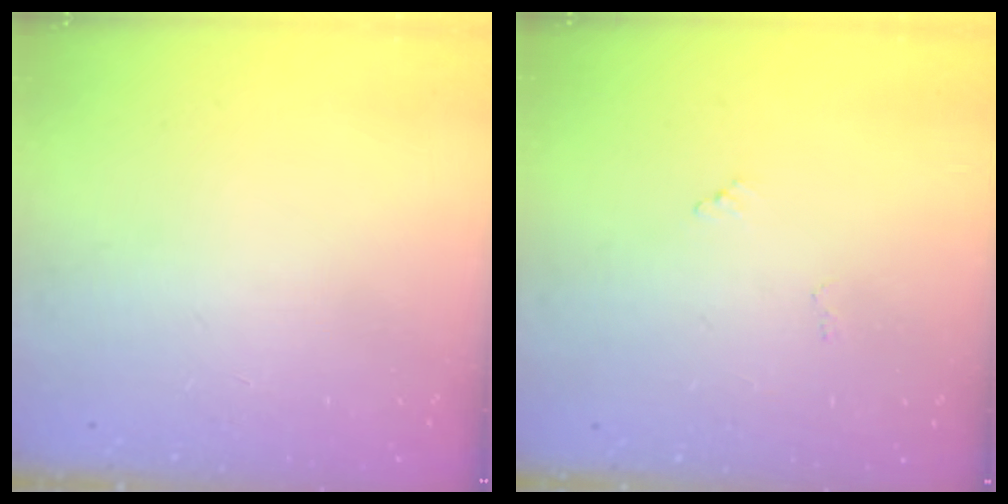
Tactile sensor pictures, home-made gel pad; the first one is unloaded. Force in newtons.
{"total": 5.5, "press": 5.5, "slide": 0.3}